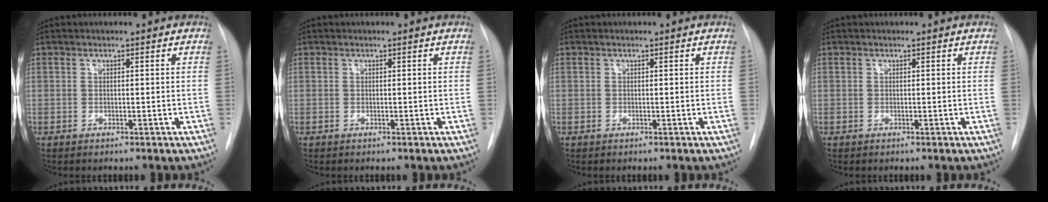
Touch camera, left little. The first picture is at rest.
{"total": 0.0}
{"total": 0.0}
{"total": 0.0}